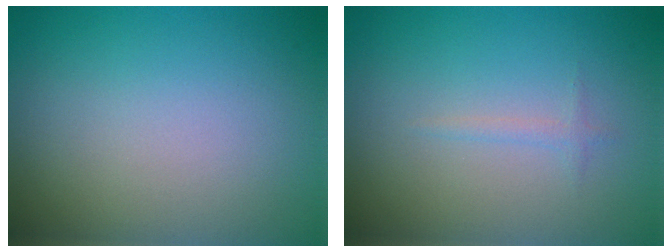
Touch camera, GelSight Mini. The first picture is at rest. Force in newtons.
{"total": 0.7, "press": 0.7, "slide": 0.0}